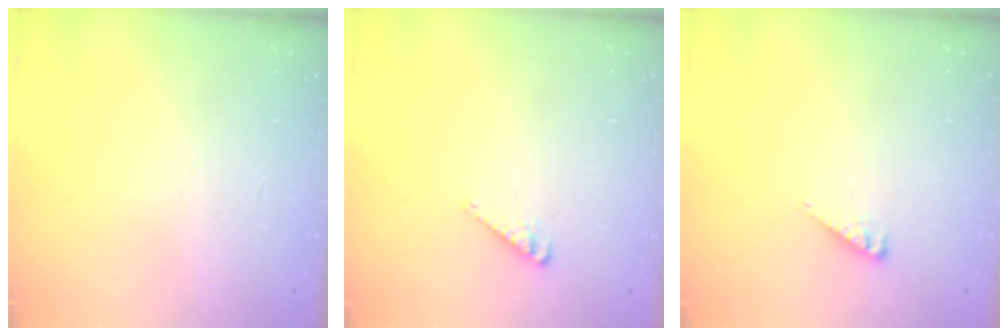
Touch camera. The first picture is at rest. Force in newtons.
{"total": 4.3, "press": 4.3, "slide": 0.6}
{"total": 2.9, "press": 2.9, "slide": 0.4}